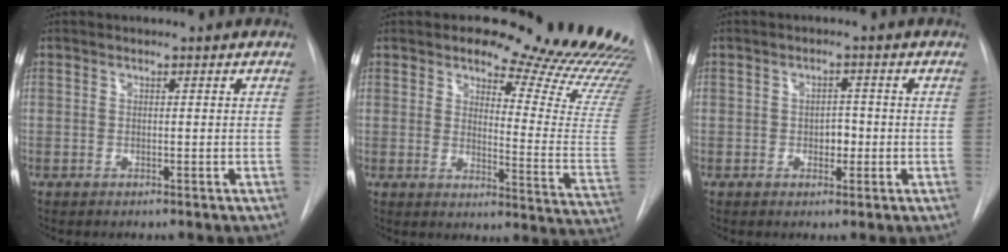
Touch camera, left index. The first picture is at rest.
{"total": 20.1, "force": [18.4, 3.5, 7.2], "torque": [-0.078, -0.142, 0.198]}
{"total": 2.5, "force": [-1.4, 1.4, 1.6], "torque": [-0.017, -0.002, -0.019]}